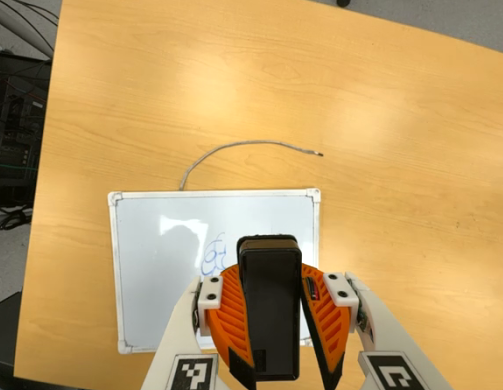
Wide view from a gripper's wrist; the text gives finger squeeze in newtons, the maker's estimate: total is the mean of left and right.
{"total": 12.8, "left": 10.9, "right": 14.8}